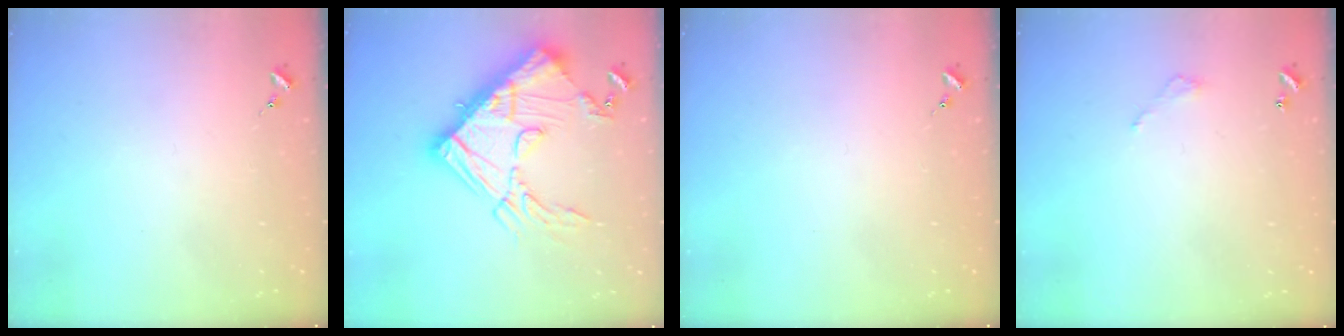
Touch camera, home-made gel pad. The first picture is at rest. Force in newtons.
{"total": 24.8, "press": 24.7, "slide": 2.3}
{"total": 0.0}
{"total": 3.1, "press": 3.0, "slide": 0.3}